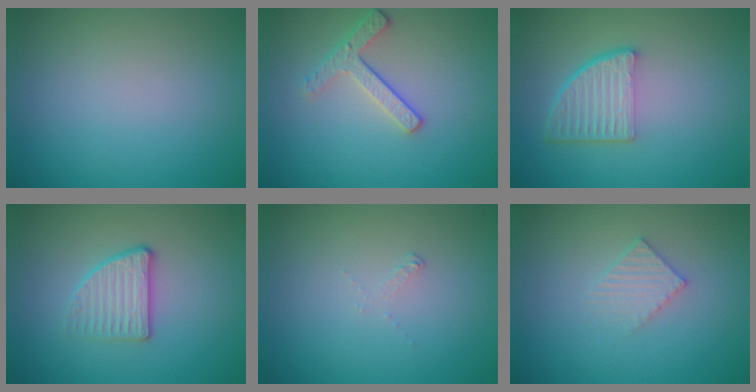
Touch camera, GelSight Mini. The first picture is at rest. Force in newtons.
{"total": 2.4, "press": 2.3, "slide": 0.8}
{"total": 4.8, "press": 3.3, "slide": 3.5}
{"total": 2.9, "press": 2.5, "slide": 1.4}
{"total": 0.6, "press": 0.2, "slide": 0.6}
{"total": 1.9, "press": 1.9, "slide": 0.2}